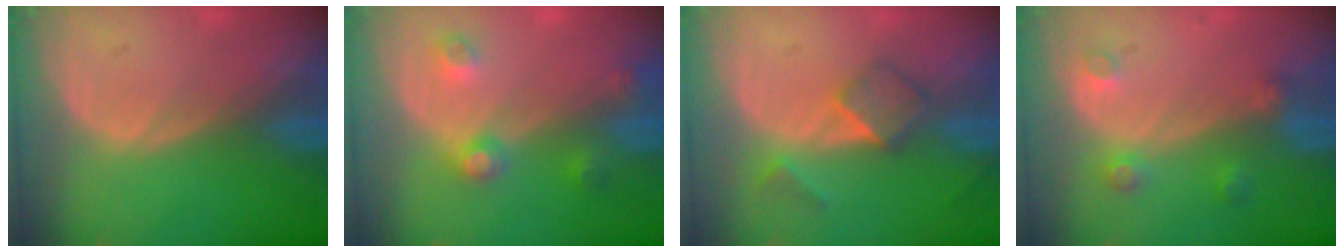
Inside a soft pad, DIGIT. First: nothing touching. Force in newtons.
{"total": 4.4, "press": 3.9, "slide": 2.1}
{"total": 5.1, "press": 4.4, "slide": 2.5}
{"total": 3.5, "press": 3.1, "slide": 1.5}